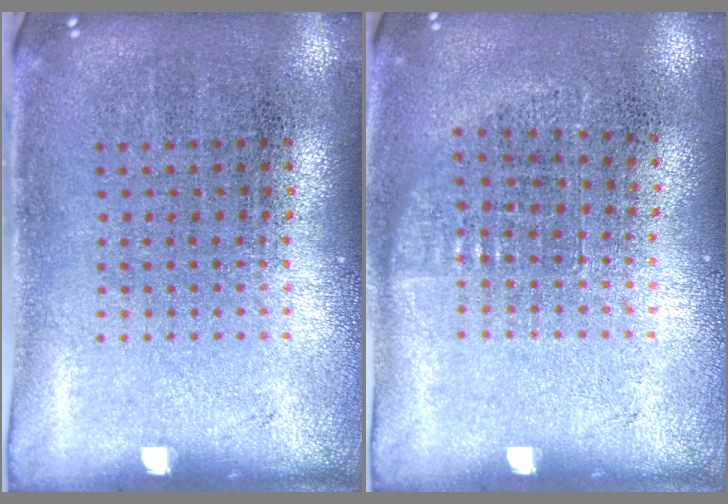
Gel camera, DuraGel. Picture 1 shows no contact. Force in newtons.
{"total": 0.7, "press": 0.6, "slide": 0.3}